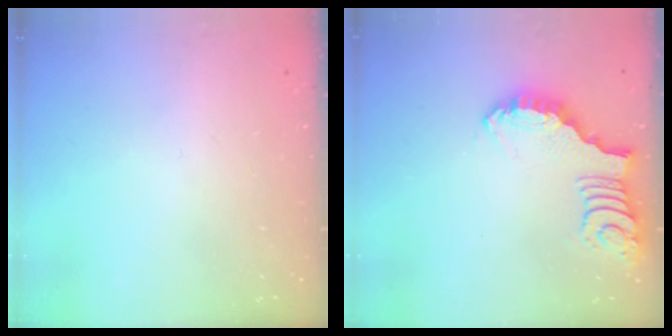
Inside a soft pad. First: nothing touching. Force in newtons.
{"total": 2.9, "press": 2.9, "slide": 0.1}